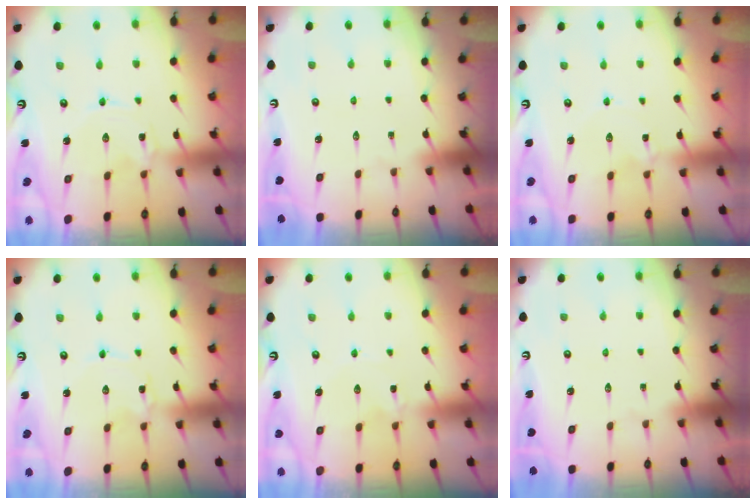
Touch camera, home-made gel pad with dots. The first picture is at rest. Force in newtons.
{"total": 0.0}
{"total": 0.6, "press": 0.5, "slide": 0.2}
{"total": 0.9, "press": 0.9, "slide": 0.1}
{"total": 0.0}
{"total": 0.0}